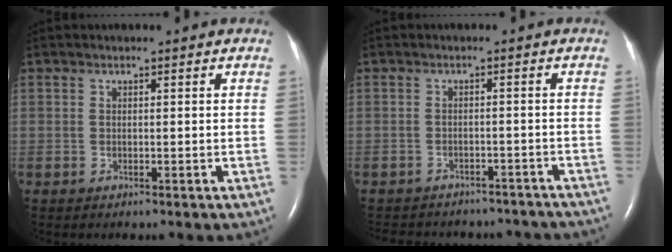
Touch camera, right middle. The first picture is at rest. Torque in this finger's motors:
{"motor_torque": [1.07, -1.07, 0.14, 0.03]}